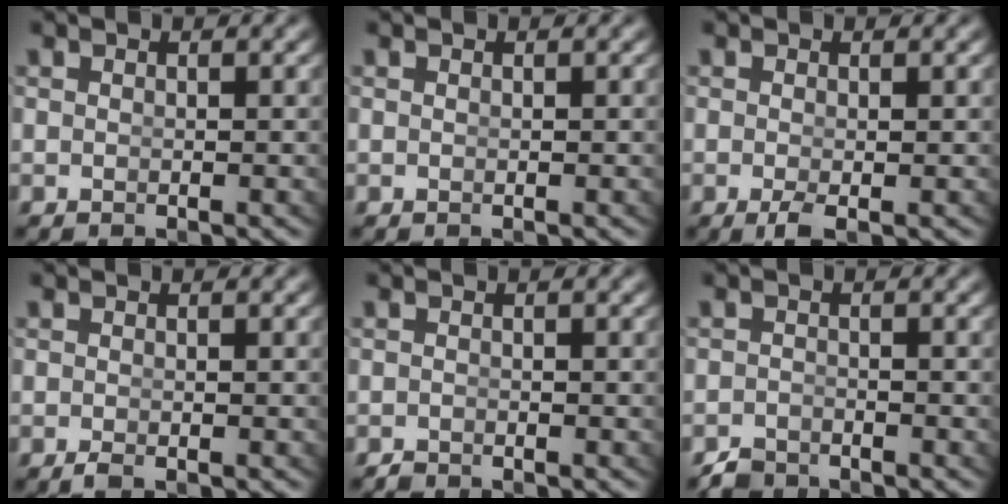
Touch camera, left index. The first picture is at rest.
{"total": 0.0}
{"total": 1.5, "force": [-1.0, 0.3, 1.1], "torque": [-0.028, -0.016, -0.011]}
{"total": 0.8, "force": [-0.8, 0.0, 0.3], "torque": [-0.011, -0.007, -0.009]}
{"total": 0.9, "force": [-0.8, -0.4, -0.2], "torque": [0.003, -0.013, -0.009]}
{"total": 2.1, "force": [-2.1, 0.1, -0.2], "torque": [0.006, -0.018, -0.032]}